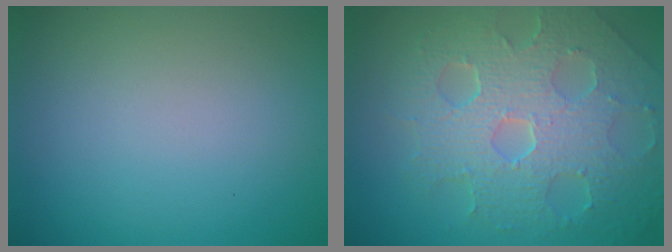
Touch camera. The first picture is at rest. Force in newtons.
{"total": 8.4, "press": 5.7, "slide": 6.1}